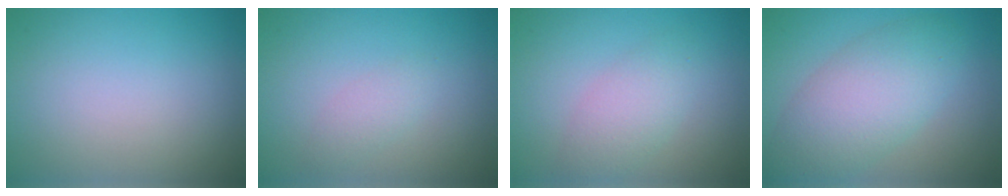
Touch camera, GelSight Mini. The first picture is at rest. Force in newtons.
{"total": 1.4, "press": 1.4, "slide": 0.0}
{"total": 3.0, "press": 3.0, "slide": 0.1}
{"total": 6.6, "press": 6.6, "slide": 0.5}